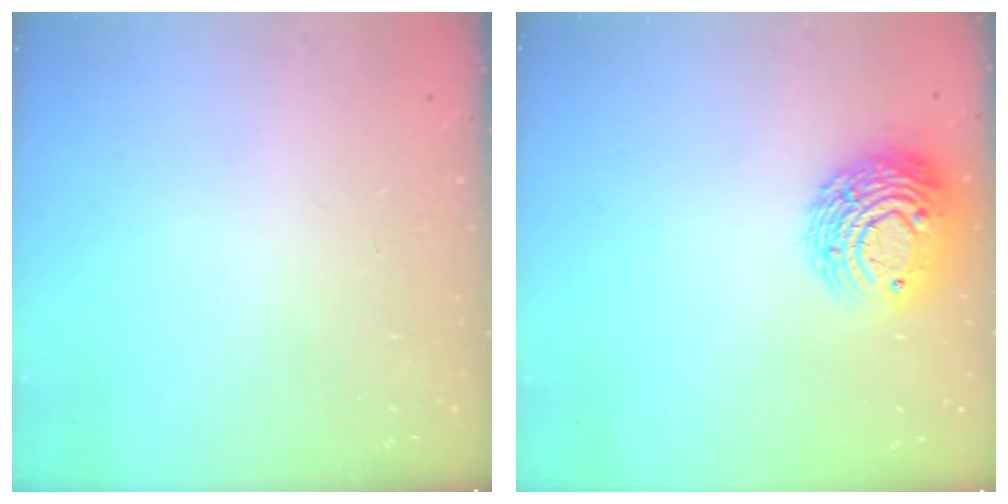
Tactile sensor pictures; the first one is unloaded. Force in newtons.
{"total": 12.1, "press": 12.1, "slide": 0.9}